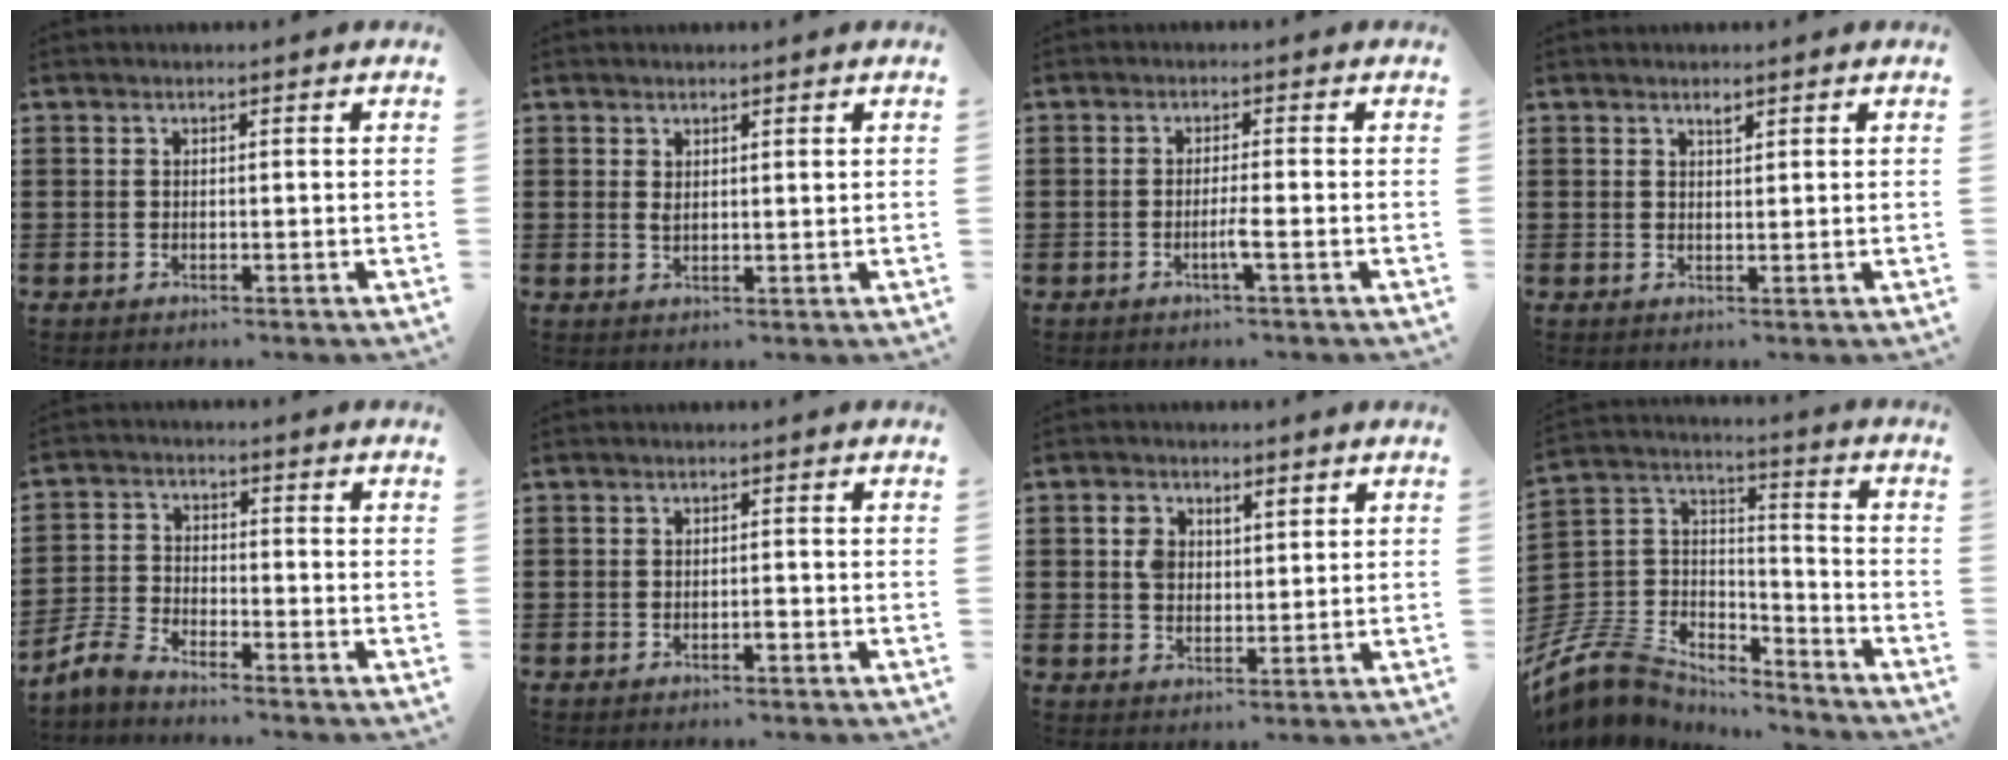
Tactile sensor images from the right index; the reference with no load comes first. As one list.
[{"total": 1.5, "force": [1.0, 0.5, 1.0], "torque": [-0.024, 0.001, 0.018]}, {"total": 2.5, "force": [-1.0, -0.3, 2.2], "torque": [-0.039, -0.006, -0.021]}, {"total": 1.1, "force": [0.9, 0.4, 0.6], "torque": [-0.014, 0.001, 0.016]}, {"total": 4.3, "force": [-4.1, 0.4, 1.2], "torque": [-0.051, -0.005, -0.090]}, {"total": 1.1, "force": [-0.7, 0.4, 0.8], "torque": [-0.017, -0.004, -0.012]}, {"total": 3.6, "force": [1.3, 2.8, 1.9], "torque": [-0.048, 0.011, 0.023]}, {"total": 9.2, "force": [-7.9, 4.2, 1.7], "torque": [-0.082, 0.000, -0.166]}]